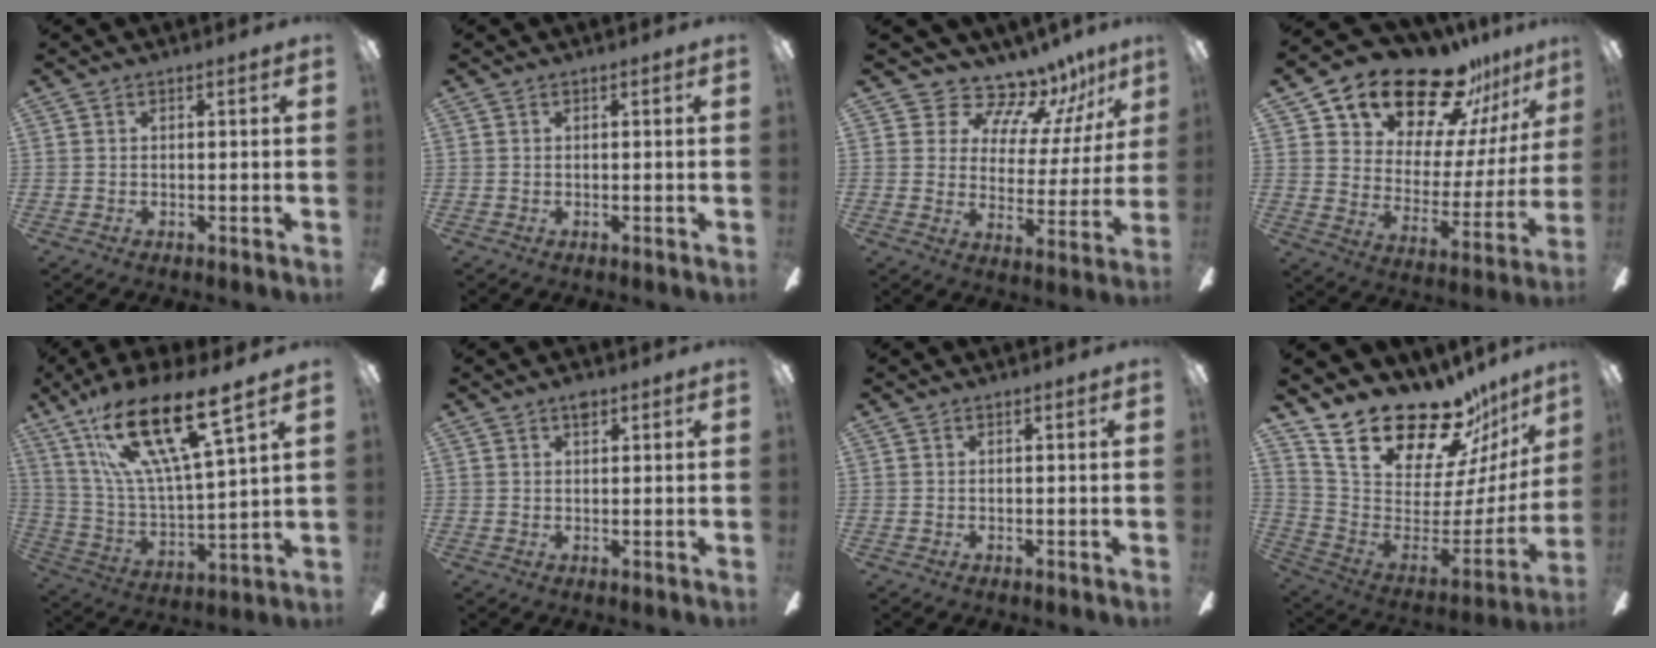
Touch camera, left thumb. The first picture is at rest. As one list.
[{"total": 0.0}, {"total": 12.1, "force": [10.6, 4.7, 3.1], "torque": [-0.068, -0.092, 0.191]}, {"total": 22.1, "force": [17.6, 10.4, 8.6], "torque": [-0.136, -0.121, 0.311]}, {"total": 22.4, "force": [14.6, 5.4, 16.1], "torque": [-0.322, -0.082, 0.237]}, {"total": 2.2, "force": [1.4, 1.0, 1.3], "torque": [-0.013, -0.005, 0.022]}, {"total": 0.0}, {"total": 23.5, "force": [19.4, 9.0, 9.9], "torque": [-0.161, -0.148, 0.354]}]